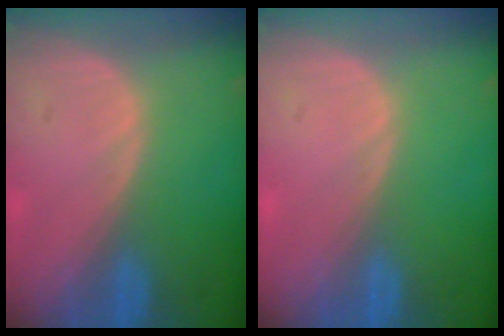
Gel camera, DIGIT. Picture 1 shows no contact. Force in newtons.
{"total": 0.0}